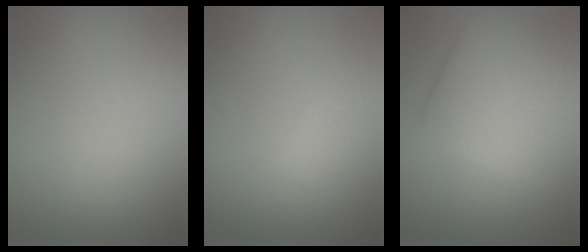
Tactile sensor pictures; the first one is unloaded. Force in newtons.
{"total": 1.7, "press": 1.7, "slide": 0.1}
{"total": 6.8, "press": 6.8, "slide": 0.3}